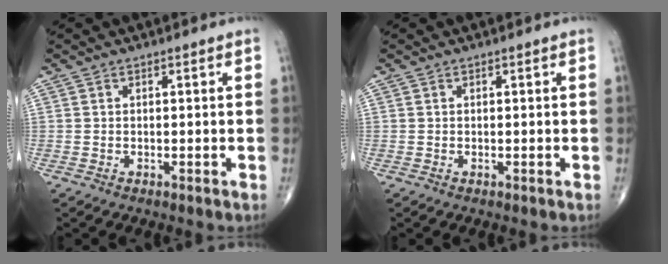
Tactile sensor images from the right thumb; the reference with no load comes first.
{"total": 0.0}